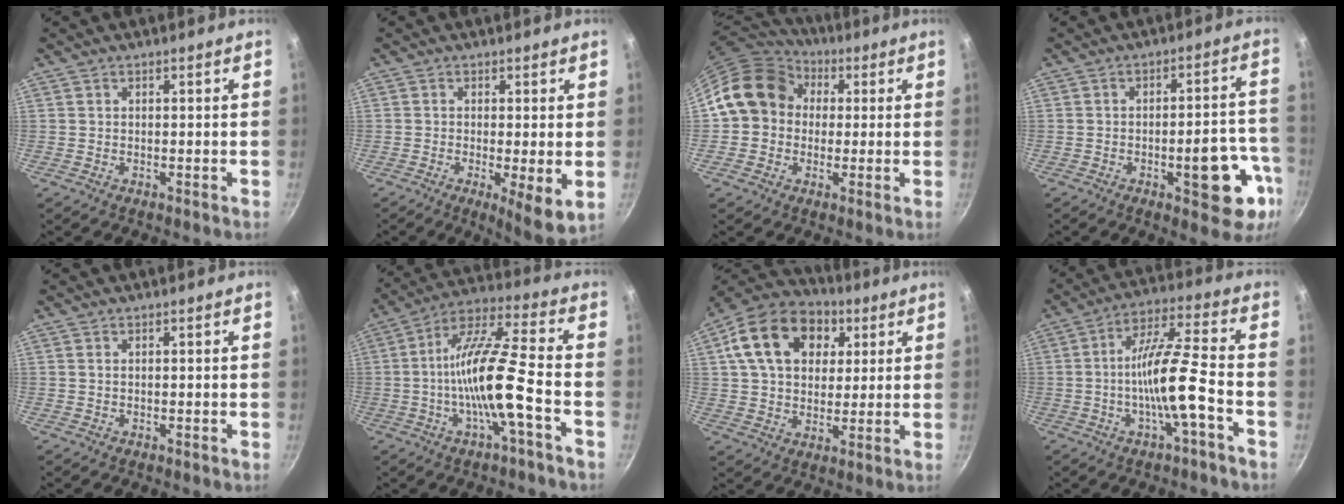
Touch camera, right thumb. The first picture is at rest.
{"total": 7.1, "force": [-1.1, 1.4, 6.9], "torque": [-0.099, -0.018, -0.012]}
{"total": 14.2, "force": [1.9, 12.2, 7.1], "torque": [-0.097, 0.032, 0.017]}
{"total": 13.3, "force": [-5.2, 5.1, 11.2], "torque": [-0.100, 0.033, -0.063]}
{"total": 0.0}
{"total": 15.0, "force": [-3.9, 2.2, 14.3], "torque": [-0.259, 0.036, -0.081]}
{"total": 18.8, "force": [6.1, 13.5, 11.5], "torque": [-0.181, 0.012, 0.093]}
{"total": 12.4, "force": [-3.7, 1.8, 11.7], "torque": [-0.209, 0.034, -0.072]}